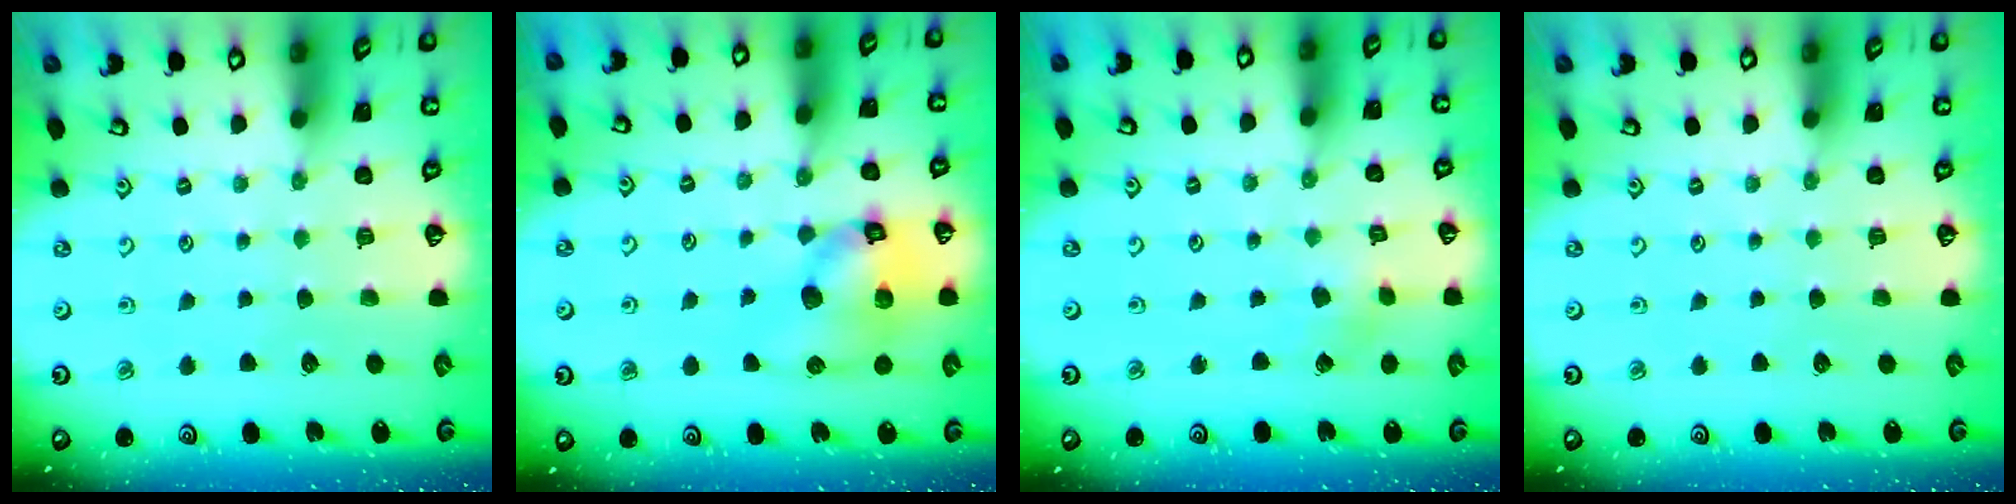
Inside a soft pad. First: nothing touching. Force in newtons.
{"total": 12.9, "press": 12.7, "slide": 1.8}
{"total": 2.4, "press": 2.4, "slide": 0.2}
{"total": 0.0}